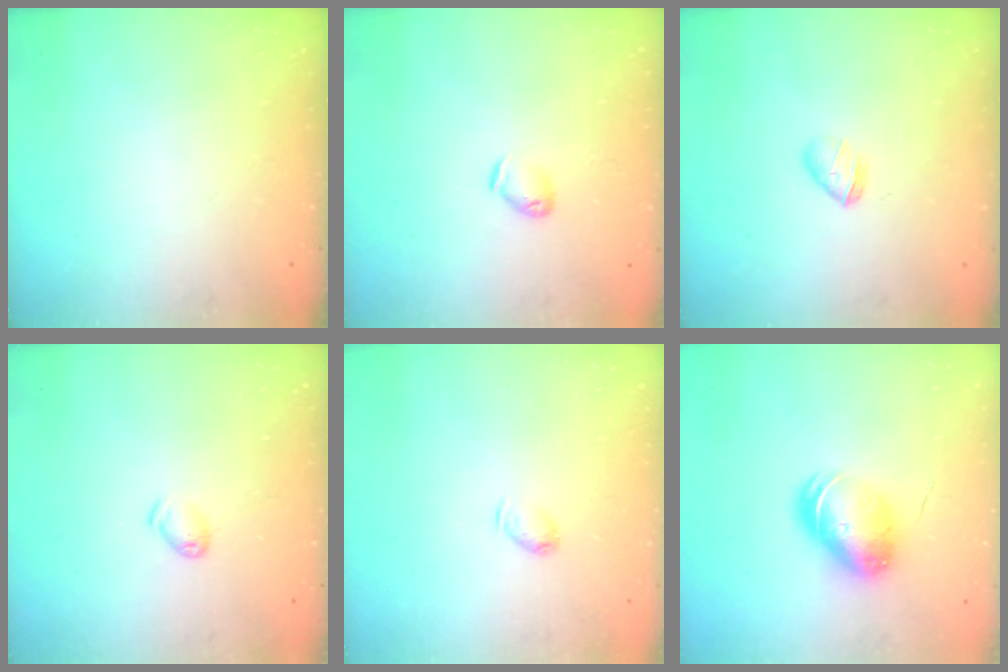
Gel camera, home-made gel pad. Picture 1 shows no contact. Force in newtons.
{"total": 4.0, "press": 3.9, "slide": 0.9}
{"total": 4.0, "press": 3.9, "slide": 1.0}
{"total": 4.9, "press": 4.9, "slide": 0.7}
{"total": 3.5, "press": 3.5, "slide": 0.7}
{"total": 9.2, "press": 9.1, "slide": 1.6}